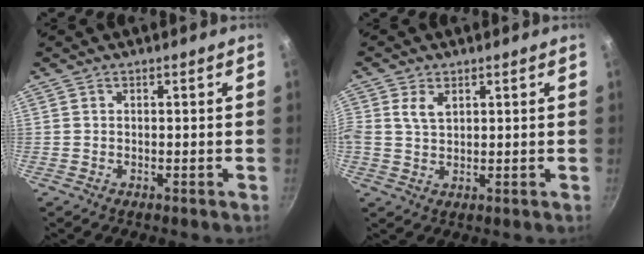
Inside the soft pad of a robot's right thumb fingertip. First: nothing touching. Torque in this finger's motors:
{"motor_torque": [-0.15, 0.35, 0.20, 0.34, 0.09]}